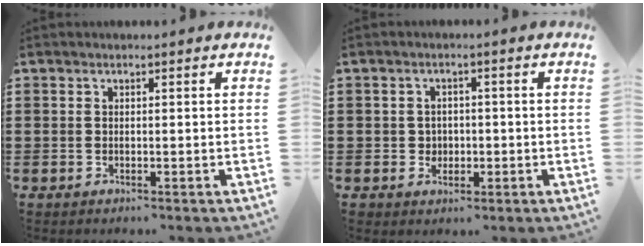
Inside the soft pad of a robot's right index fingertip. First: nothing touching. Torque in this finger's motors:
{"motor_torque": [-0.27, 0.76, -0.07, -0.01]}